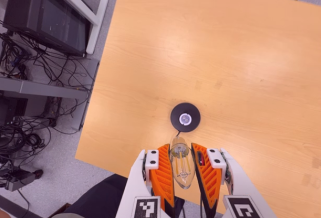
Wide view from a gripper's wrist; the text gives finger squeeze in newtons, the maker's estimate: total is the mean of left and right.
{"total": 21.1, "left": 22.0, "right": 20.2}